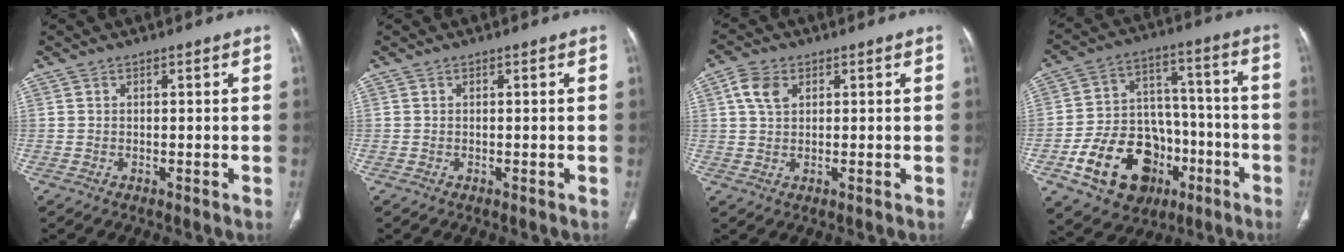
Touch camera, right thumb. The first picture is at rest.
{"total": 0.0}
{"total": 4.8, "force": [1.5, 3.2, 3.2], "torque": [-0.066, 0.004, 0.029]}
{"total": 20.3, "force": [-8.9, 14.6, 11.1], "torque": [-0.159, 0.069, -0.134]}